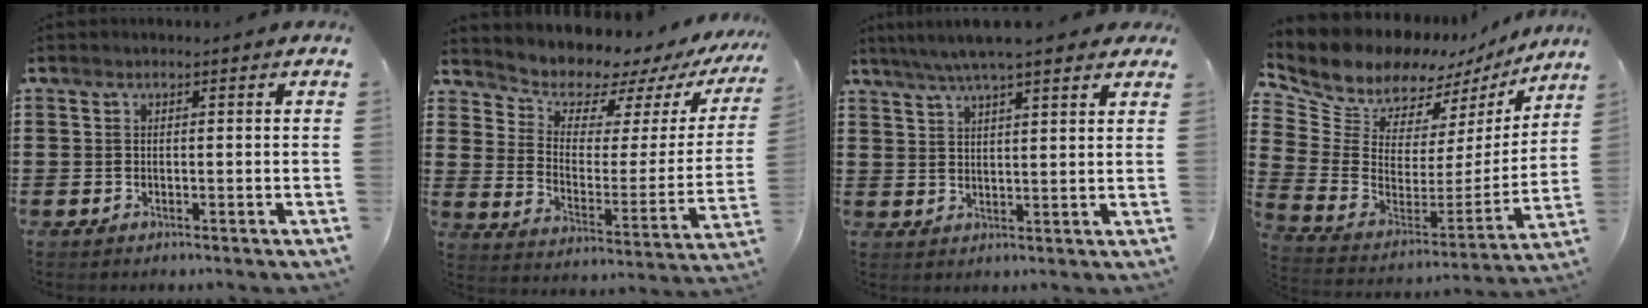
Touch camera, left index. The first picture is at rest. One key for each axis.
{"total": 6.4, "fx": 6.0, "fy": 2.2, "fz": 0.8, "tx": -0.047, "ty": -0.056, "tz": 0.102}
{"total": 5.9, "fx": 4.8, "fy": 0.5, "fz": 3.3, "tx": -0.076, "ty": -0.006, "tz": 0.086}
{"total": 9.8, "fx": 9.0, "fy": 3.7, "fz": 1.6, "tx": -0.090, "ty": -0.068, "tz": 0.161}